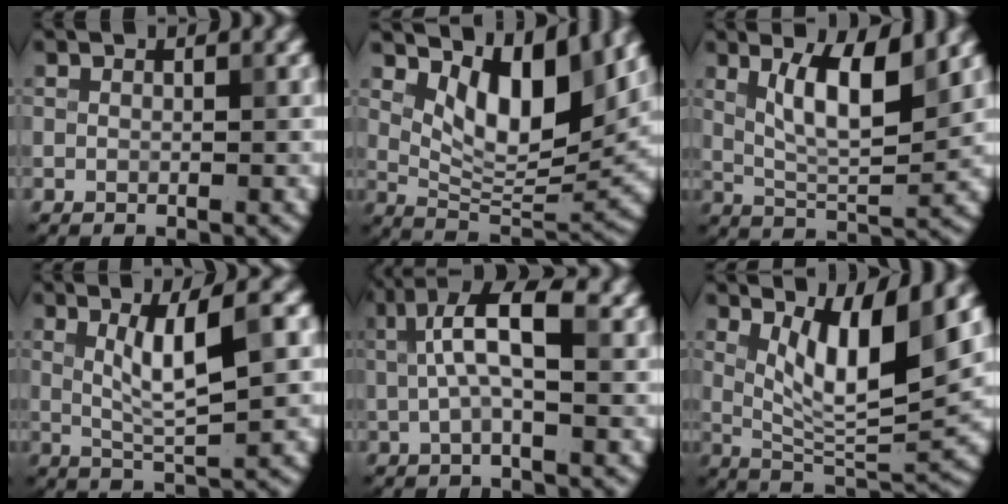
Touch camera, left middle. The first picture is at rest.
{"total": 7.6, "force": [3.5, 3.2, 6.0], "torque": [-0.093, -0.014, 0.058]}
{"total": 6.1, "force": [2.4, 1.7, 5.4], "torque": [-0.098, -0.003, 0.045]}
{"total": 5.3, "force": [1.3, 0.9, 5.1], "torque": [-0.093, 0.000, 0.028]}
{"total": 5.8, "force": [1.3, 1.9, 5.4], "torque": [-0.105, 0.014, 0.017]}
{"total": 7.6, "force": [2.8, 1.7, 6.9], "torque": [-0.114, -0.014, 0.054]}